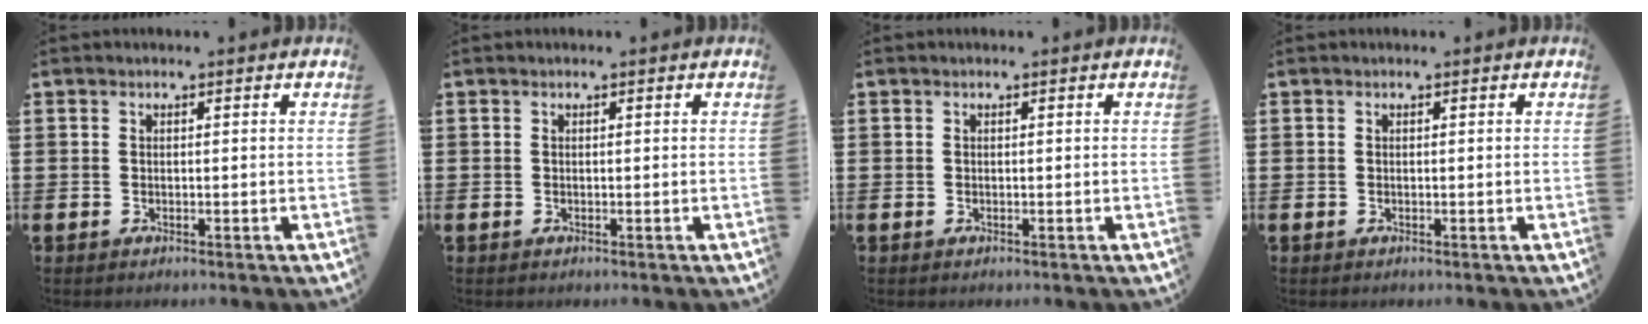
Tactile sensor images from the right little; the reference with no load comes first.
{"total": 0.0}
{"total": 0.0}
{"total": 0.0}